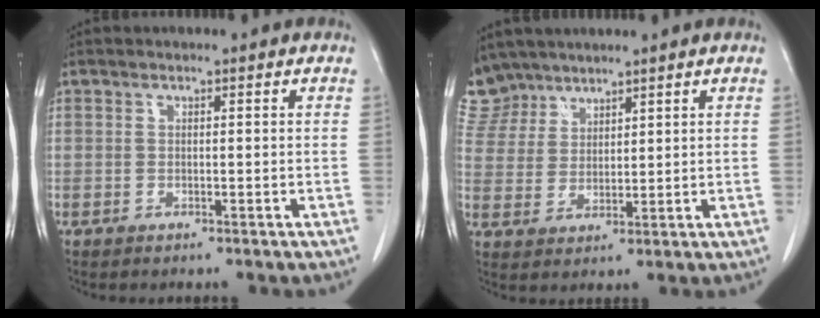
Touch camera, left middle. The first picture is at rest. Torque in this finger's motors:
{"motor_torque": [1.05, -1.05, 0.03, -0.08]}